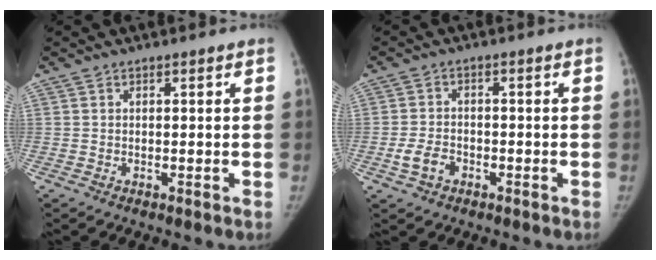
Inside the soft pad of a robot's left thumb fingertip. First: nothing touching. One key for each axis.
{"total": 4.3, "fx": -1.9, "fy": 3.0, "fz": 2.5, "tx": -0.045, "ty": 0.015, "tz": -0.033}